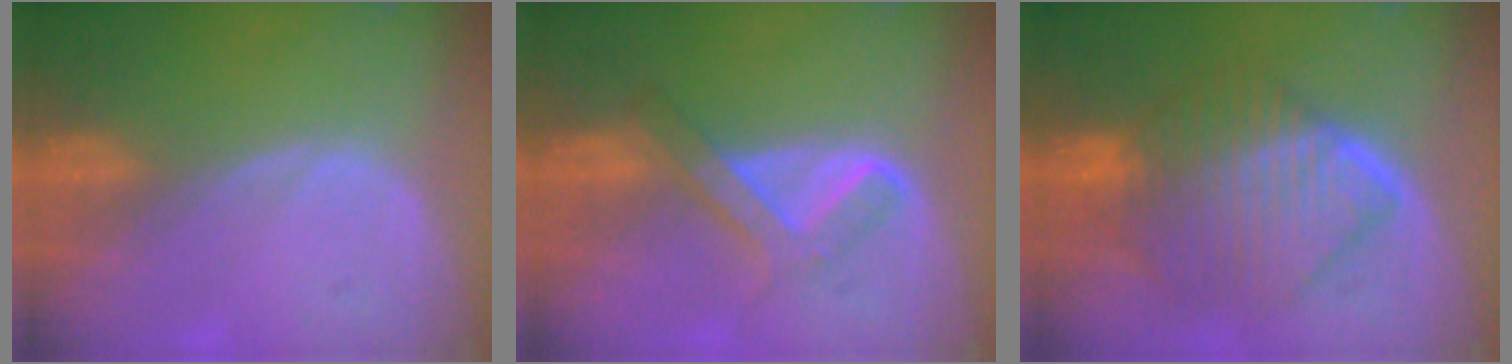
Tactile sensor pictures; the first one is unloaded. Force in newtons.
{"total": 5.8, "press": 5.2, "slide": 2.5}
{"total": 10.5, "press": 10.5, "slide": 0.9}